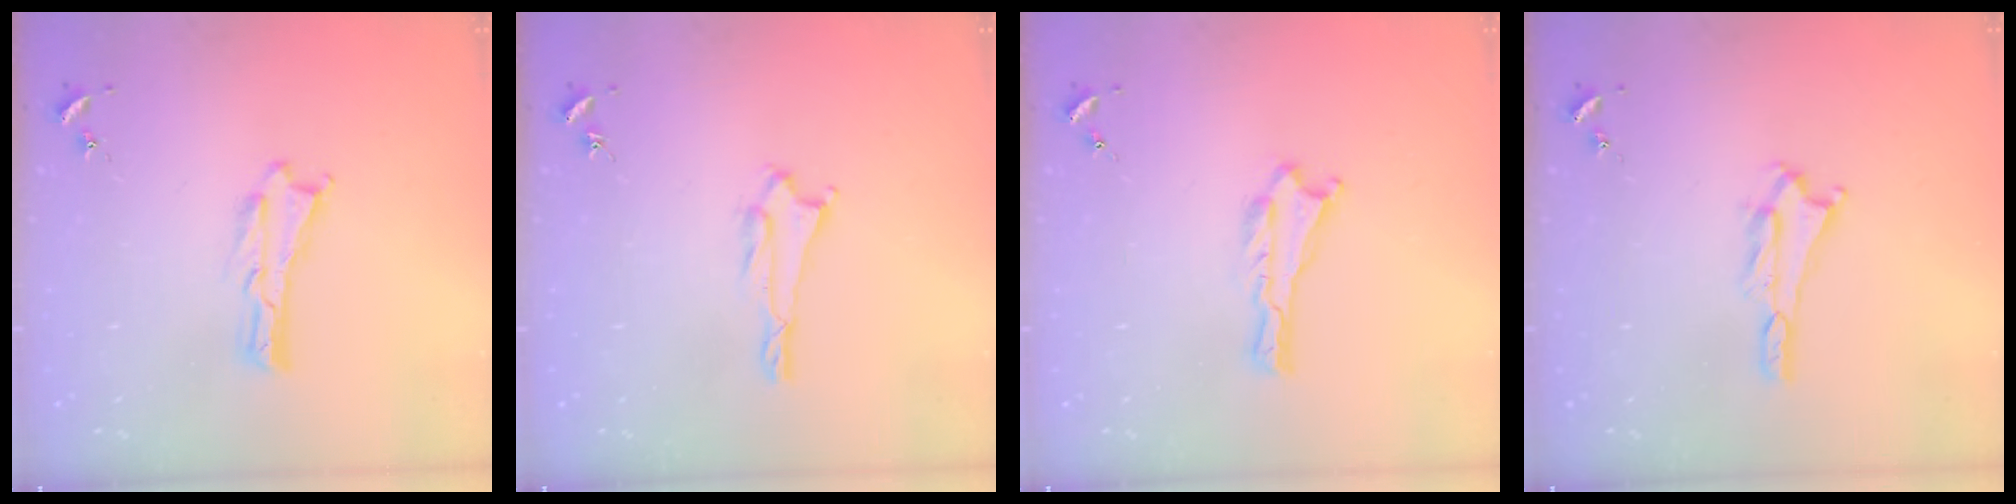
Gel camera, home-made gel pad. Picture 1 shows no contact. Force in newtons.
{"total": 1.0, "press": 0.9, "slide": 0.2}
{"total": 0.0}
{"total": 1.8, "press": 1.8, "slide": 0.1}